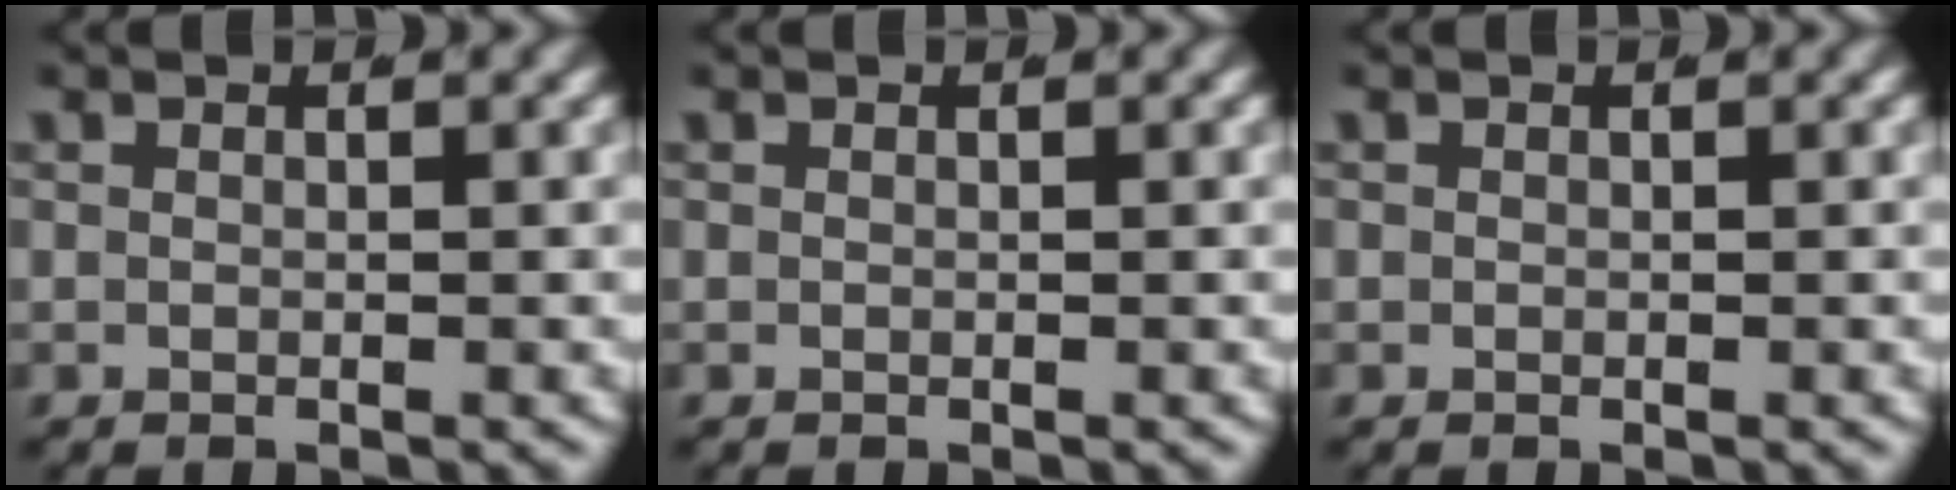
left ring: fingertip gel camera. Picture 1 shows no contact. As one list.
[{"total": 0.0}, {"total": 0.0}]